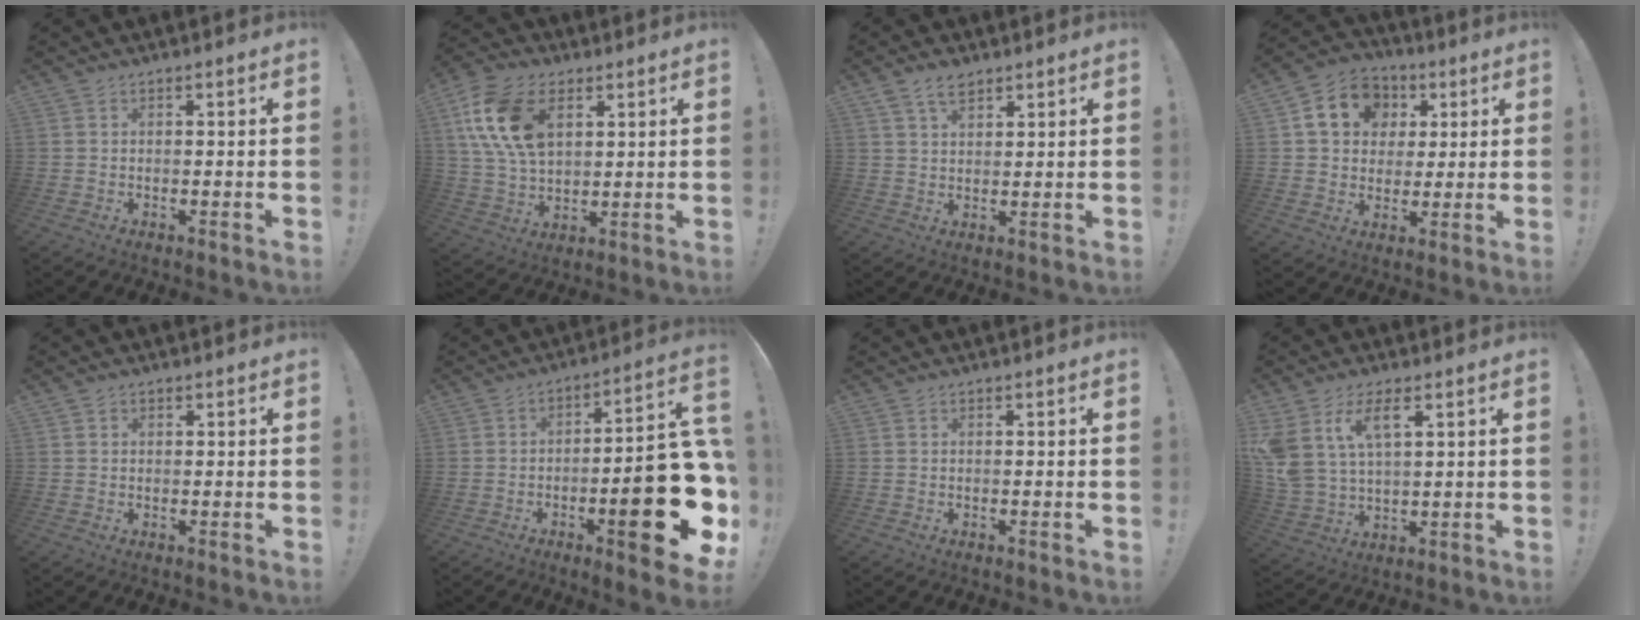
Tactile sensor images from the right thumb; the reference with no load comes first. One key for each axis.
{"total": 17.5, "fx": 6.4, "fy": 11.1, "fz": 11.9, "tx": -0.230, "ty": -0.011, "tz": 0.121}
{"total": 5.0, "fx": 3.5, "fy": 2.7, "fz": 2.4, "tx": -0.047, "ty": -0.010, "tz": 0.065}
{"total": 13.6, "fx": 4.6, "fy": 11.3, "fz": 6.1, "tx": -0.082, "ty": -0.010, "tz": 0.093}
{"total": 0.6, "fx": 0.3, "fy": 0.5, "fz": -0.1, "tx": 0.009, "ty": -0.001, "tz": 0.004}
{"total": 23.7, "fx": -6.3, "fy": 7.0, "fz": 21.8, "tx": -0.294, "ty": 0.030, "tz": -0.087}
{"total": 0.0}
{"total": 10.5, "fx": 5.5, "fy": 5.0, "fz": 7.5, "tx": -0.157, "ty": -0.024, "tz": 0.100}